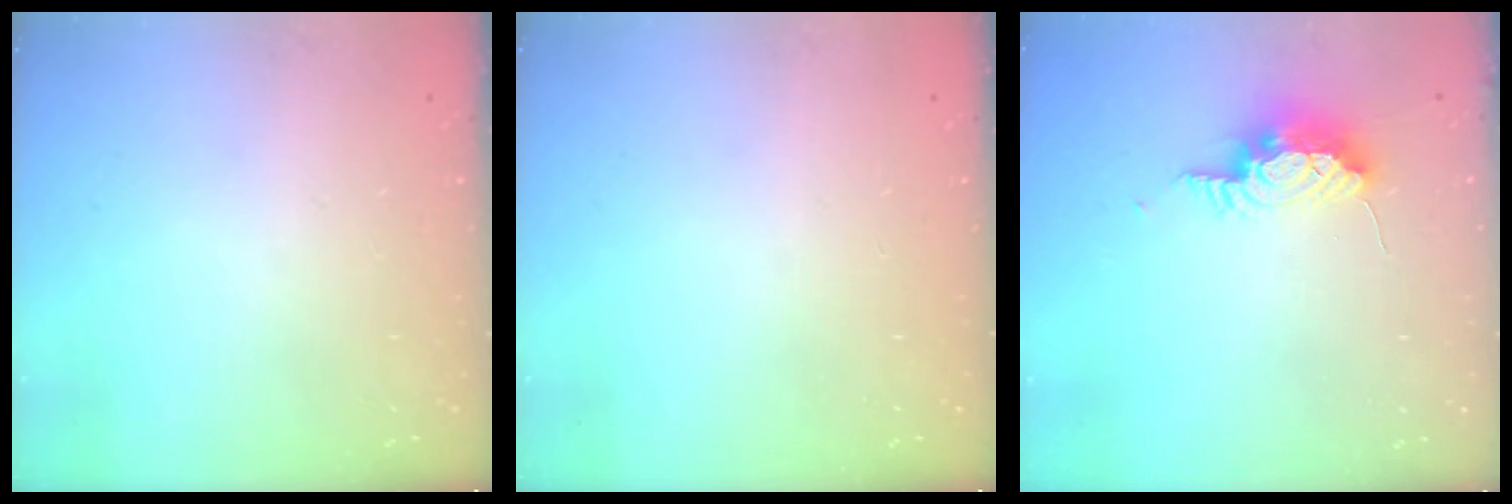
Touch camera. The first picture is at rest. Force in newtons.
{"total": 0.0}
{"total": 15.1, "press": 10.5, "slide": 10.8}